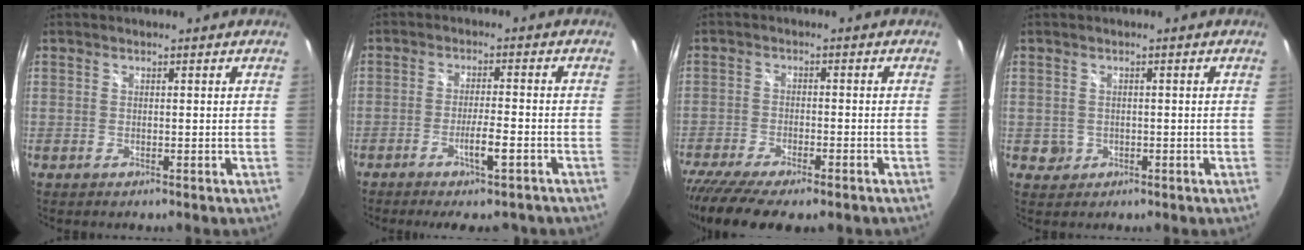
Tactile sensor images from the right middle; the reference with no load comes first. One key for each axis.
{"total": 6.5, "fx": -4.5, "fy": 0.8, "fz": 4.6, "tx": -0.085, "ty": -0.009, "tz": -0.070}
{"total": 12.9, "fx": -10.0, "fy": 3.3, "fz": 7.6, "tx": -0.168, "ty": -0.055, "tz": -0.163}
{"total": 2.0, "fx": -0.2, "fy": 2.0, "fz": 0.3, "tx": -0.003, "ty": -0.001, "tz": 0.000}